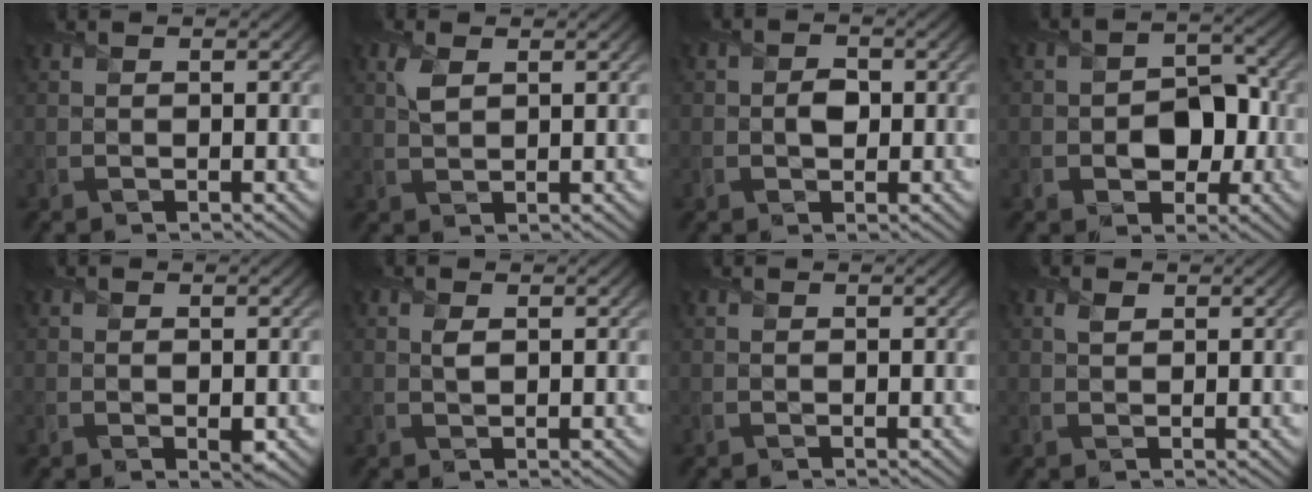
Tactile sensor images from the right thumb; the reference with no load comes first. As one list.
[{"total": 2.1, "force": [0.9, 1.0, 1.5], "torque": [-0.041, 0.001, 0.022]}, {"total": 1.9, "force": [-0.1, 1.5, 1.2], "torque": [-0.021, 0.001, -0.005]}, {"total": 5.6, "force": [-1.3, 4.2, 3.5], "torque": [-0.035, -0.002, -0.030]}, {"total": 1.2, "force": [-0.2, 0.7, 0.9], "torque": [-0.014, -0.004, -0.001]}, {"total": 0.9, "force": [0.5, 0.3, 0.7], "torque": [-0.018, 0.002, 0.010]}, {"total": 0.0}, {"total": 0.9, "force": [0.5, 0.6, 0.5], "torque": [-0.013, -0.002, 0.011]}]